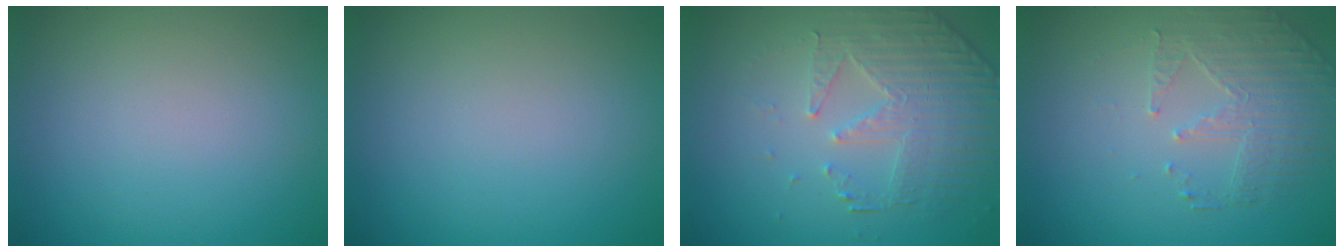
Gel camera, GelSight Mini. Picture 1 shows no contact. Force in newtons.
{"total": 0.0}
{"total": 4.9, "press": 3.7, "slide": 3.2}
{"total": 2.2, "press": 1.8, "slide": 1.2}